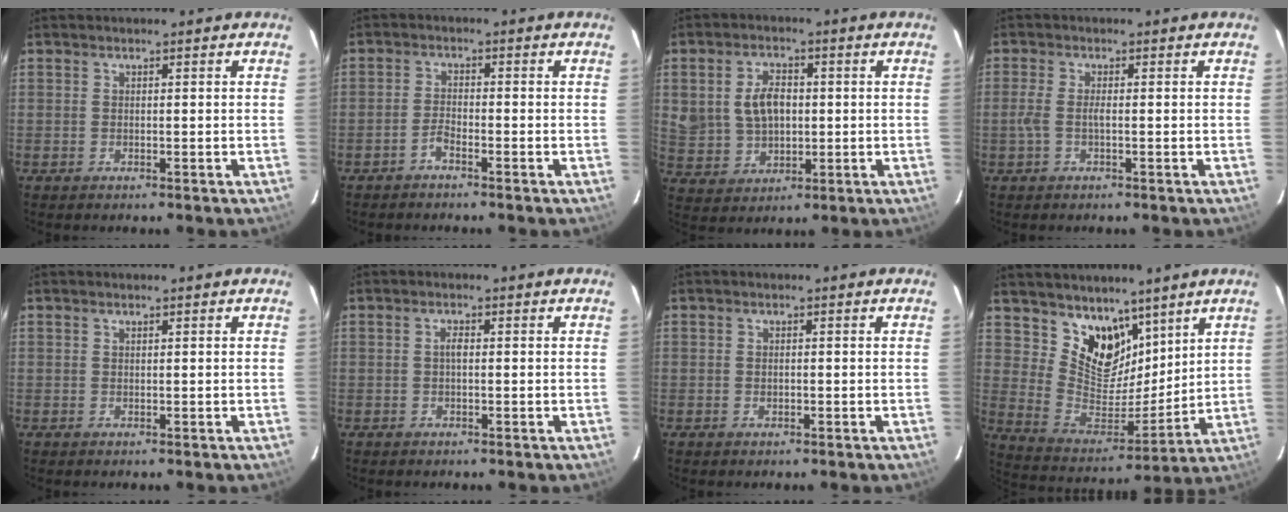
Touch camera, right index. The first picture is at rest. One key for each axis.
{"total": 2.0, "fx": -1.7, "fy": 0.3, "fz": 1.0, "tx": -0.029, "ty": 0.006, "tz": -0.035}
{"total": 8.1, "fx": 1.0, "fy": 5.7, "fz": 5.7, "tx": -0.113, "ty": 0.016, "tz": 0.030}
{"total": 2.7, "fx": -0.7, "fy": 0.4, "fz": 2.6, "tx": -0.054, "ty": -0.001, "tz": -0.013}
{"total": 0.0}
{"total": 1.2, "fx": 0.0, "fy": 0.5, "fz": 1.1, "tx": -0.021, "ty": 0.005, "tz": -0.003}
{"total": 0.8, "fx": -0.2, "fy": 0.5, "fz": 0.6, "tx": -0.010, "ty": 0.002, "tz": -0.004}
{"total": 12.9, "fx": 8.8, "fy": 7.7, "fz": 5.5, "tx": -0.101, "ty": -0.014, "tz": 0.171}